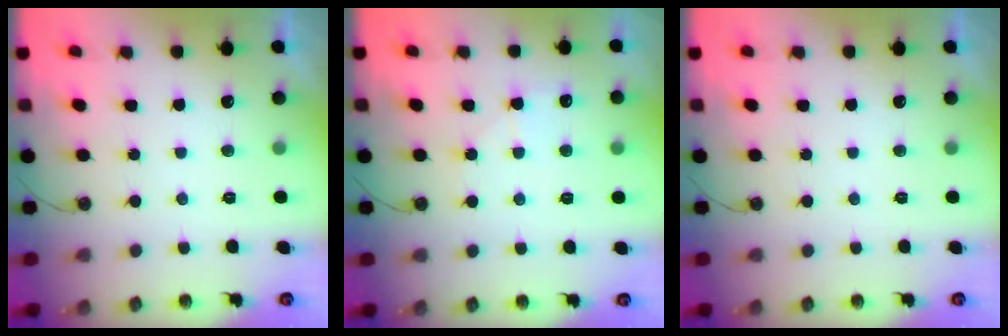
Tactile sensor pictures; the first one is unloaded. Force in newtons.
{"total": 6.8, "press": 6.7, "slide": 0.6}
{"total": 0.0}